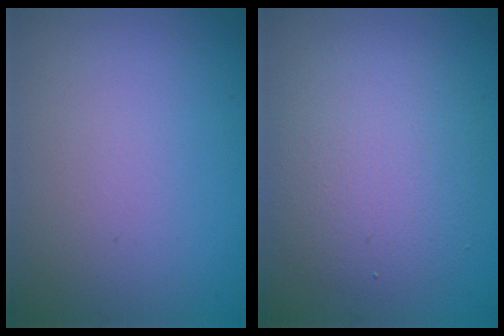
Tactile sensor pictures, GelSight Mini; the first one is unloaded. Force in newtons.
{"total": 5.0, "press": 5.0, "slide": 0.2}